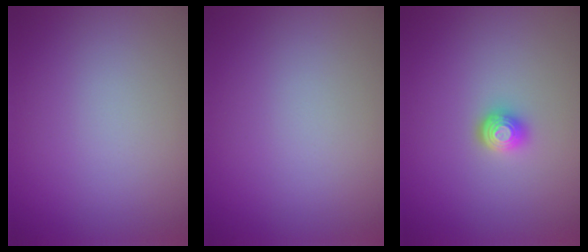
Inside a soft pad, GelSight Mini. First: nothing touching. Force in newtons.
{"total": 0.0}
{"total": 1.7, "press": 1.3, "slide": 1.1}